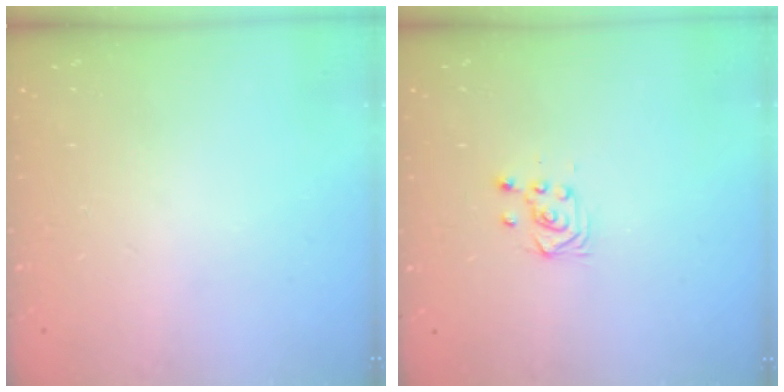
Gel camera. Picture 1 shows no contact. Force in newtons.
{"total": 3.6, "press": 3.5, "slide": 1.2}